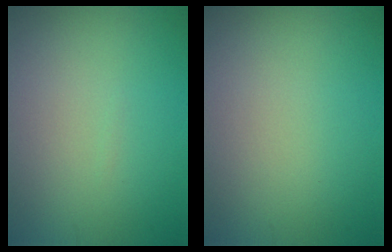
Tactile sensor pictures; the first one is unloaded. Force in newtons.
{"total": 0.0}